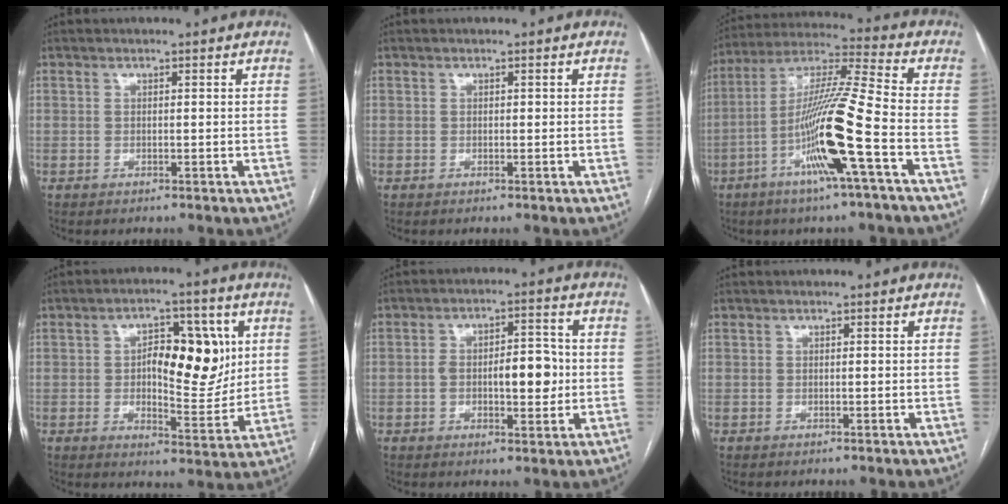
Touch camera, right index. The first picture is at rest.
{"total": 0.0}
{"total": 15.5, "force": [-5.5, -1.0, 14.5], "torque": [-0.281, -0.004, -0.108]}
{"total": 11.7, "force": [2.1, 4.9, 10.5], "torque": [-0.145, 0.014, 0.037]}
{"total": 8.2, "force": [-0.6, 3.2, 7.6], "torque": [-0.123, 0.015, -0.007]}
{"total": 0.0}